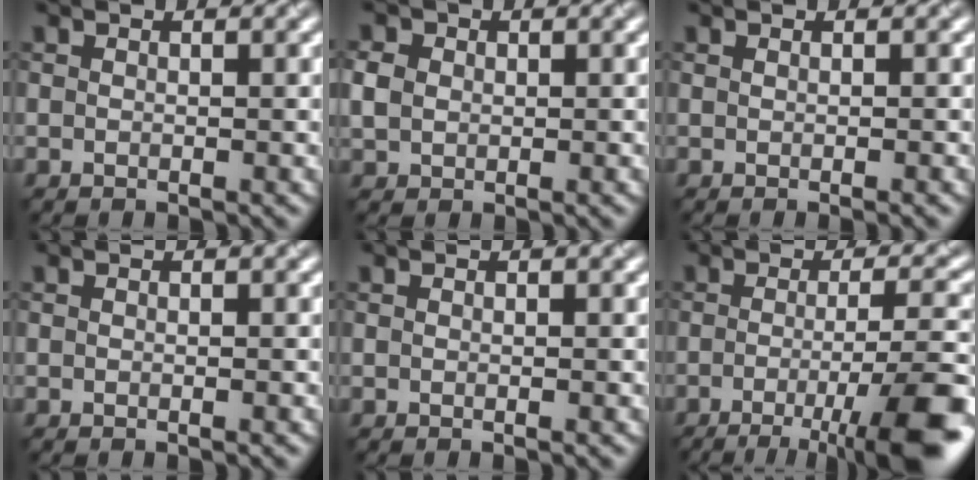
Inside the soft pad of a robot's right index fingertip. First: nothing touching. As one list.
[{"total": 1.6, "force": [0.0, 1.5, 0.6], "torque": [-0.013, 0.009, 0.006]}, {"total": 1.0, "force": [-0.2, 0.5, 0.9], "torque": [0.000, 0.000, -0.006]}, {"total": 0.8, "force": [-0.2, 0.4, 0.7], "torque": [0.002, 0.001, -0.006]}, {"total": 0.7, "force": [-0.2, 0.3, 0.6], "torque": [0.002, 0.000, -0.005]}, {"total": 10.5, "force": [-4.5, 2.3, 9.2], "torque": [-0.108, 0.001, -0.060]}]